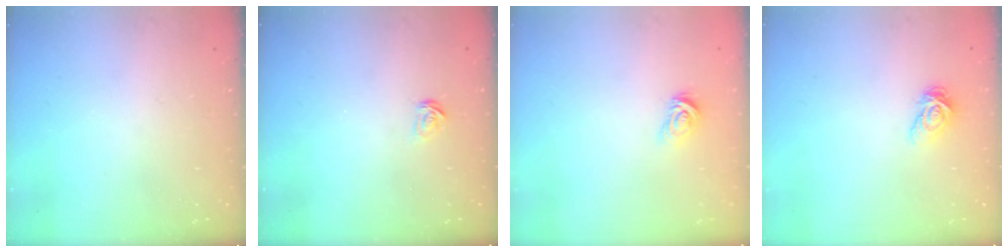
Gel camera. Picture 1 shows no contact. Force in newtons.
{"total": 2.3, "press": 2.3, "slide": 0.2}
{"total": 3.7, "press": 3.7, "slide": 0.4}
{"total": 4.7, "press": 4.6, "slide": 0.5}